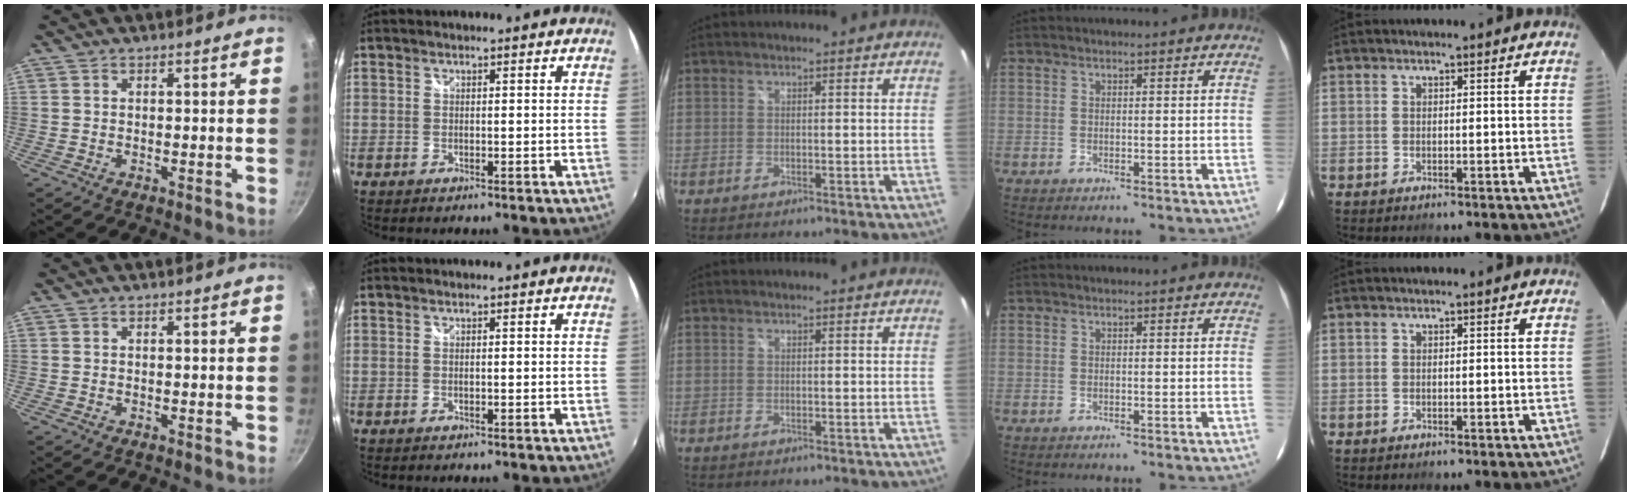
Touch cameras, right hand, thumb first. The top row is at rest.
{}